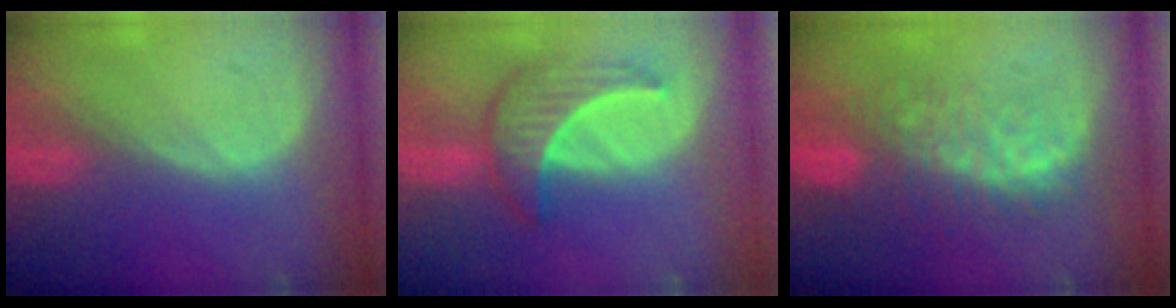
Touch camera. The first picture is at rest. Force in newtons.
{"total": 6.4, "press": 6.2, "slide": 1.4}
{"total": 10.0, "press": 8.5, "slide": 5.4}